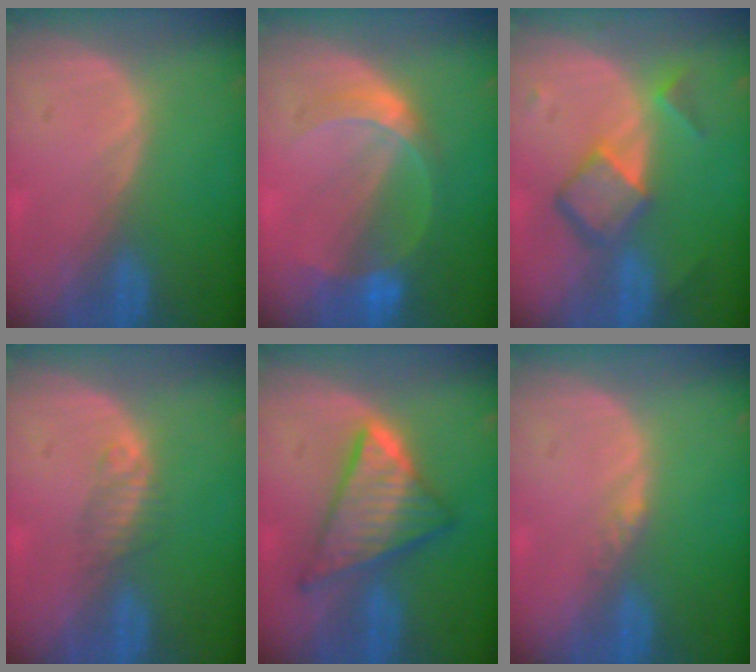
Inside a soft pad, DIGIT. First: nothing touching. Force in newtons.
{"total": 6.5, "press": 5.7, "slide": 3.1}
{"total": 6.9, "press": 5.9, "slide": 3.5}
{"total": 2.2, "press": 1.9, "slide": 1.0}
{"total": 9.1, "press": 9.1, "slide": 0.7}
{"total": 1.4, "press": 1.1, "slide": 0.8}